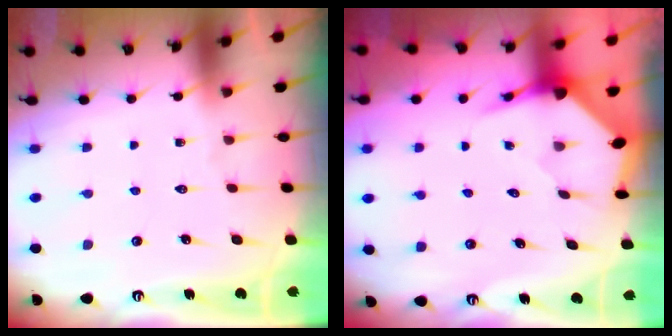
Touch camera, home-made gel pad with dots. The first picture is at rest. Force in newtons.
{"total": 3.5, "press": 3.5, "slide": 0.4}